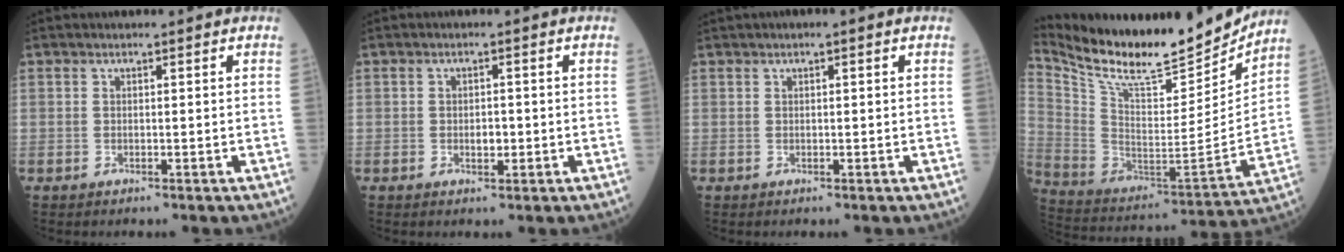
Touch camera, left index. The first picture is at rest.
{"total": 1.6, "force": [-0.5, 1.0, 1.3], "torque": [-0.019, -0.002, -0.007]}
{"total": 0.9, "force": [0.4, 0.1, 0.9], "torque": [-0.013, 0.007, 0.005]}
{"total": 22.6, "force": [20.2, 4.3, 9.0], "torque": [-0.179, -0.039, 0.328]}